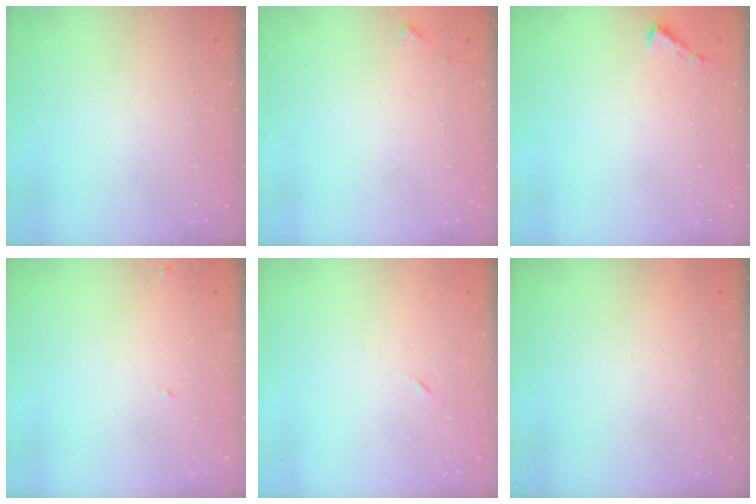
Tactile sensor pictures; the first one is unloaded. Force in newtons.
{"total": 4.1, "press": 4.1, "slide": 0.5}
{"total": 1.6, "press": 1.6, "slide": 0.1}
{"total": 6.1, "press": 6.1, "slide": 0.6}
{"total": 3.8, "press": 3.6, "slide": 1.1}
{"total": 1.6, "press": 1.5, "slide": 0.1}